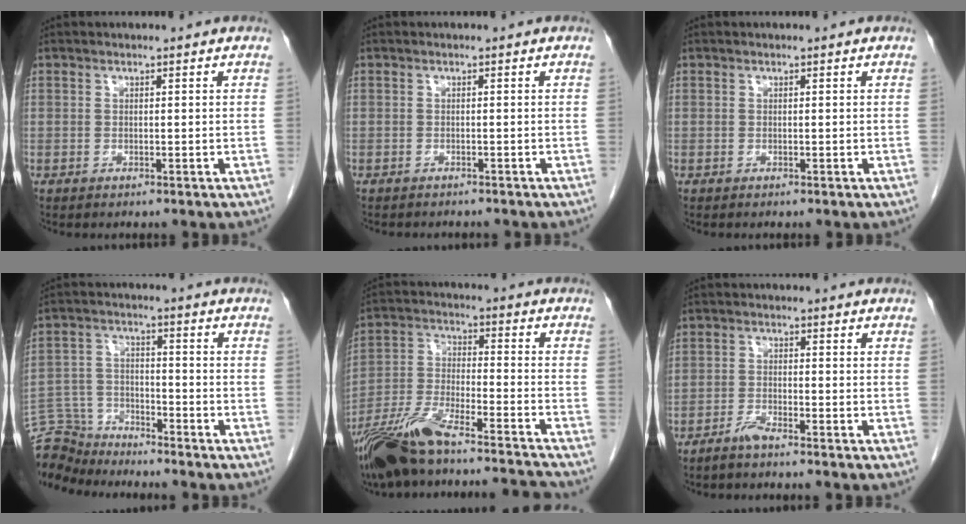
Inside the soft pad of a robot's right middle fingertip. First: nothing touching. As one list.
[{"total": 3.8, "force": [-3.5, 1.0, 1.2], "torque": [-0.018, -0.006, -0.043]}, {"total": 0.0}, {"total": 8.9, "force": [-8.8, 1.5, -0.1], "torque": [-0.008, 0.008, -0.168]}, {"total": 18.4, "force": [-16.2, 0.7, 8.8], "torque": [-0.186, -0.009, -0.283]}, {"total": 2.5, "force": [-2.2, -0.1, 1.0], "torque": [-0.028, -0.004, -0.047]}]